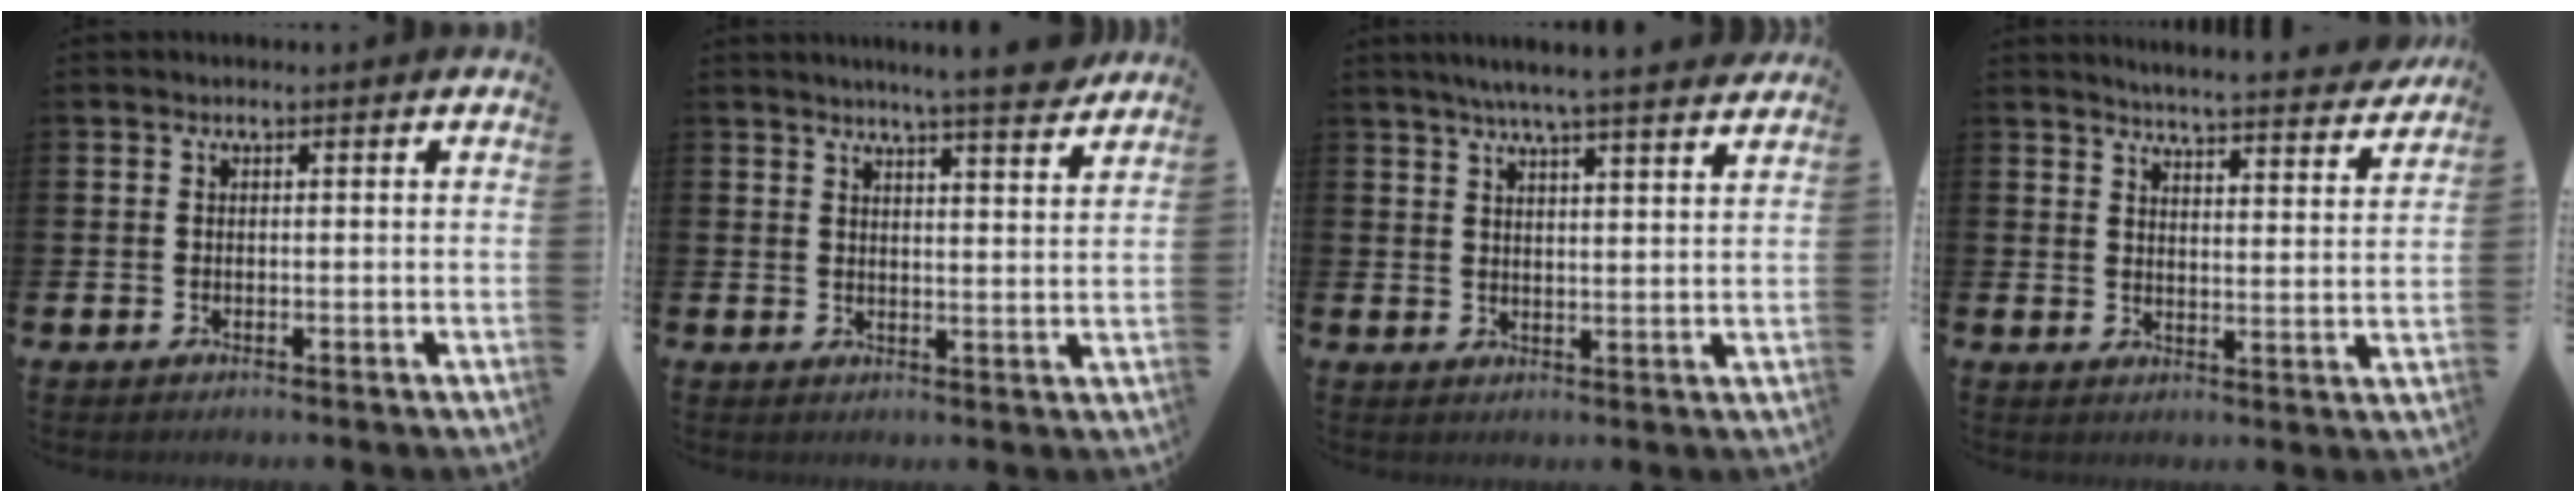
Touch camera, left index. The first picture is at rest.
{"total": 6.2, "force": [5.8, -0.6, 2.0], "torque": [-0.046, -0.029, 0.101]}
{"total": 5.9, "force": [5.5, -0.5, 2.0], "torque": [-0.042, -0.030, 0.094]}
{"total": 5.1, "force": [5.1, -0.1, 0.7], "torque": [-0.019, -0.043, 0.084]}